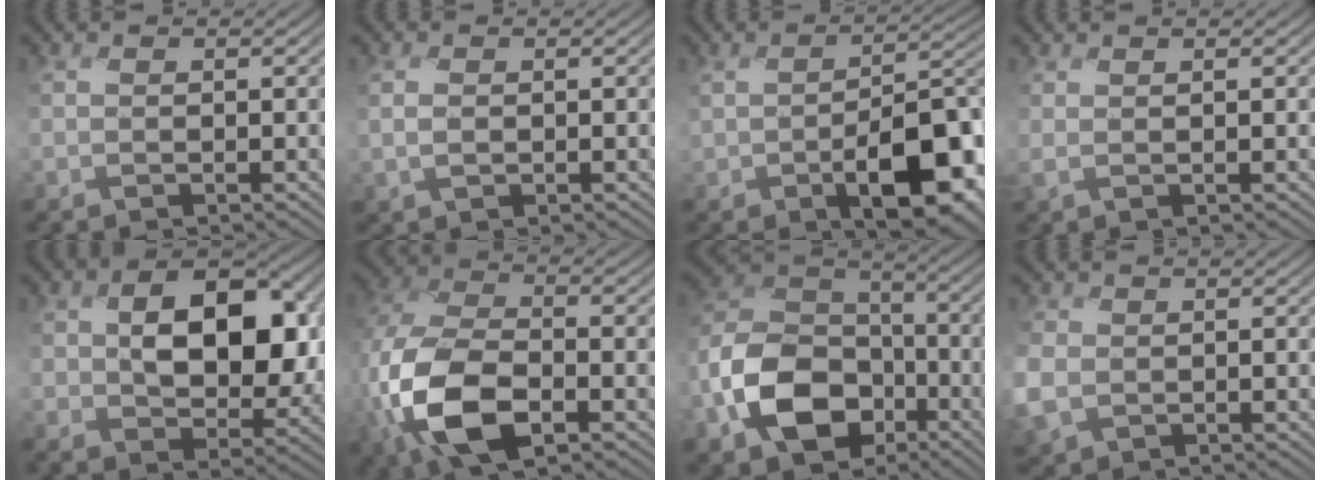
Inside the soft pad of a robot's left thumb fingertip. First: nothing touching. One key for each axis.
{"total": 1.9, "fx": -0.2, "fy": 1.3, "fz": 1.4, "tx": -0.034, "ty": -0.001, "tz": -0.003}
{"total": 11.6, "fx": -4.0, "fy": 6.4, "fz": 8.8, "tx": -0.140, "ty": -0.035, "tz": -0.052}
{"total": 0.8, "fx": 0.6, "fy": -0.2, "fz": 0.6, "tx": -0.008, "ty": 0.001, "tz": 0.006}
{"total": 11.3, "fx": 1.2, "fy": 7.8, "fz": 8.1, "tx": -0.141, "ty": -0.009, "tz": 0.019}
{"total": 13.9, "fx": -5.6, "fy": 7.7, "fz": 10.1, "tx": -0.282, "ty": -0.039, "tz": -0.111}
{"total": 12.7, "fx": -6.1, "fy": 8.8, "fz": 6.7, "tx": -0.152, "ty": -0.016, "tz": -0.134}
{"total": 4.5, "fx": -0.9, "fy": 3.8, "fz": 2.2, "tx": -0.094, "ty": -0.018, "tz": -0.021}